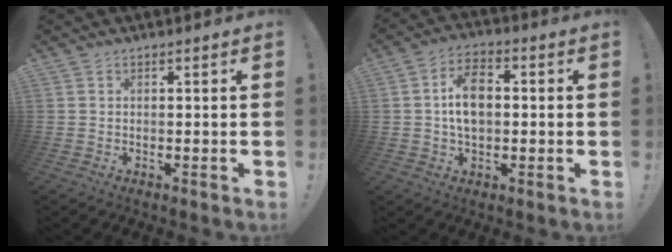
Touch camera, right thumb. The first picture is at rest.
{"total": 9.6, "force": [0.2, 6.2, 7.4], "torque": [-0.113, 0.004, 0.004]}